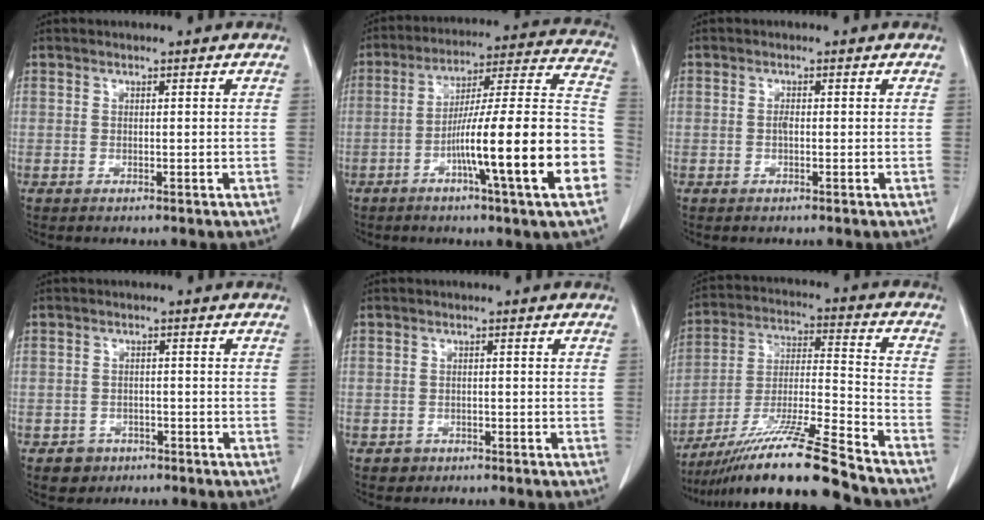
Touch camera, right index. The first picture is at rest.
{"total": 21.1, "force": [-6.9, -0.2, 19.9], "torque": [-0.259, 0.009, -0.110]}
{"total": 0.7, "force": [-0.1, 0.2, 0.7], "torque": [-0.012, 0.003, -0.002]}
{"total": 3.1, "force": [-1.8, 2.6, 0.1], "torque": [0.002, 0.012, -0.024]}
{"total": 1.8, "force": [-1.1, 1.5, -0.2], "torque": [0.003, 0.008, -0.017]}
{"total": 18.8, "force": [-15.4, -0.8, 10.7], "torque": [-0.209, -0.024, -0.276]}